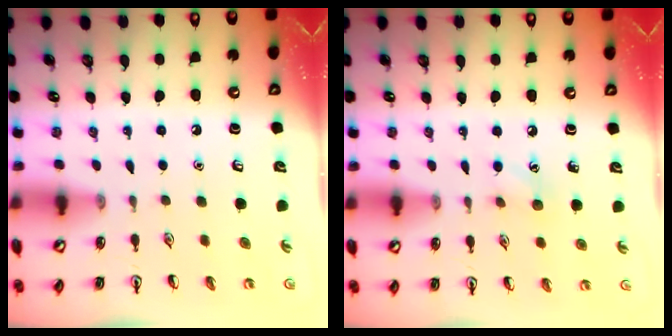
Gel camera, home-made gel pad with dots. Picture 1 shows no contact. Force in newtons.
{"total": 5.6, "press": 5.4, "slide": 1.6}